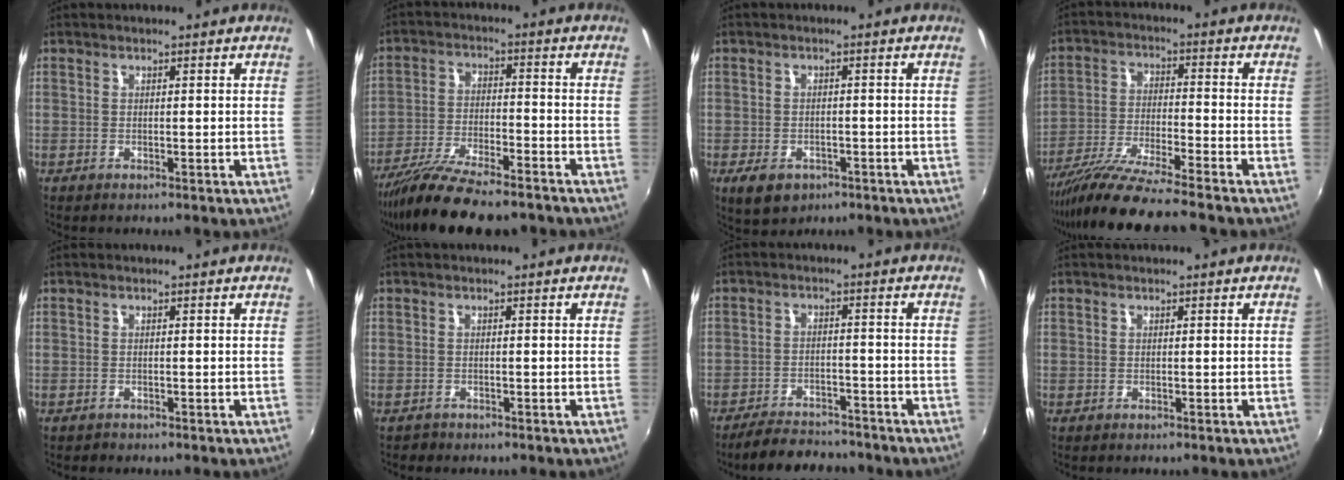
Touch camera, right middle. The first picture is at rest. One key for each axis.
{"total": 14.7, "fx": -12.0, "fy": 3.1, "fz": 7.8, "tx": -0.163, "ty": -0.036, "tz": -0.206}
{"total": 5.8, "fx": -3.2, "fy": 3.7, "fz": 3.2, "tx": -0.073, "ty": -0.018, "tz": -0.049}
{"total": 12.5, "fx": -10.8, "fy": -0.9, "fz": 6.2, "tx": -0.126, "ty": -0.026, "tz": -0.196}
{"total": 0.5, "fx": -0.4, "fy": 0.3, "fz": -0.1, "tx": 0.000, "ty": -0.002, "tz": -0.007}
{"total": 0.9, "fx": -0.7, "fy": 0.6, "fz": -0.1, "tx": -0.002, "ty": -0.002, "tz": -0.012}
{"total": 9.1, "fx": -8.1, "fy": 2.8, "fz": 3.0, "tx": -0.080, "ty": 0.001, "tz": -0.119}
{"total": 0.0}